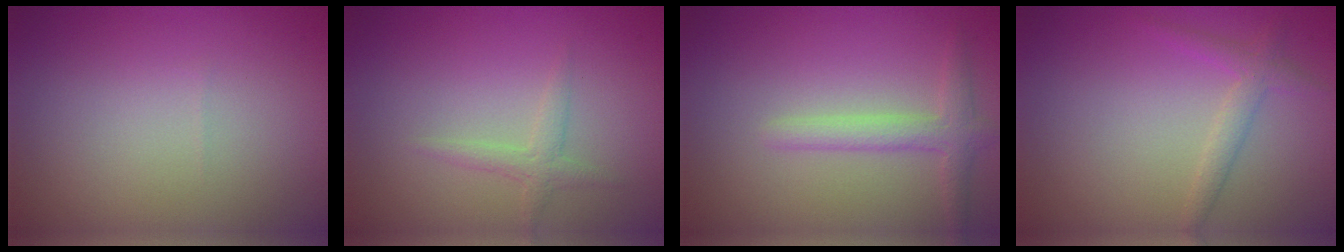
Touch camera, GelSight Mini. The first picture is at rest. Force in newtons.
{"total": 1.5, "press": 1.5, "slide": 0.0}
{"total": 2.4, "press": 2.4, "slide": 0.1}
{"total": 1.9, "press": 1.9, "slide": 0.2}